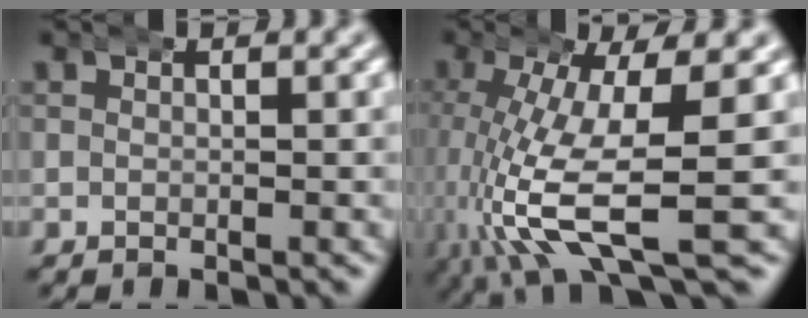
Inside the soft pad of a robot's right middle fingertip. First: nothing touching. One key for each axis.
{"total": 9.4, "fx": -2.1, "fy": 3.3, "fz": 8.6, "tx": -0.176, "ty": -0.040, "tz": -0.007}